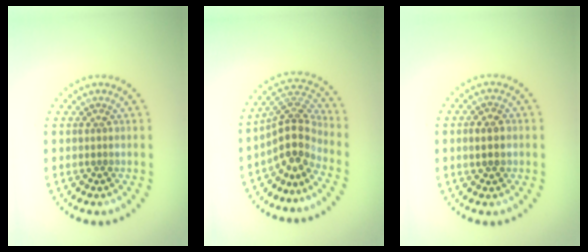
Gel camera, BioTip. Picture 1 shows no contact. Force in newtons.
{"total": 4.3, "press": 3.0, "slide": 3.0}
{"total": 1.6, "press": 1.6, "slide": 0.2}